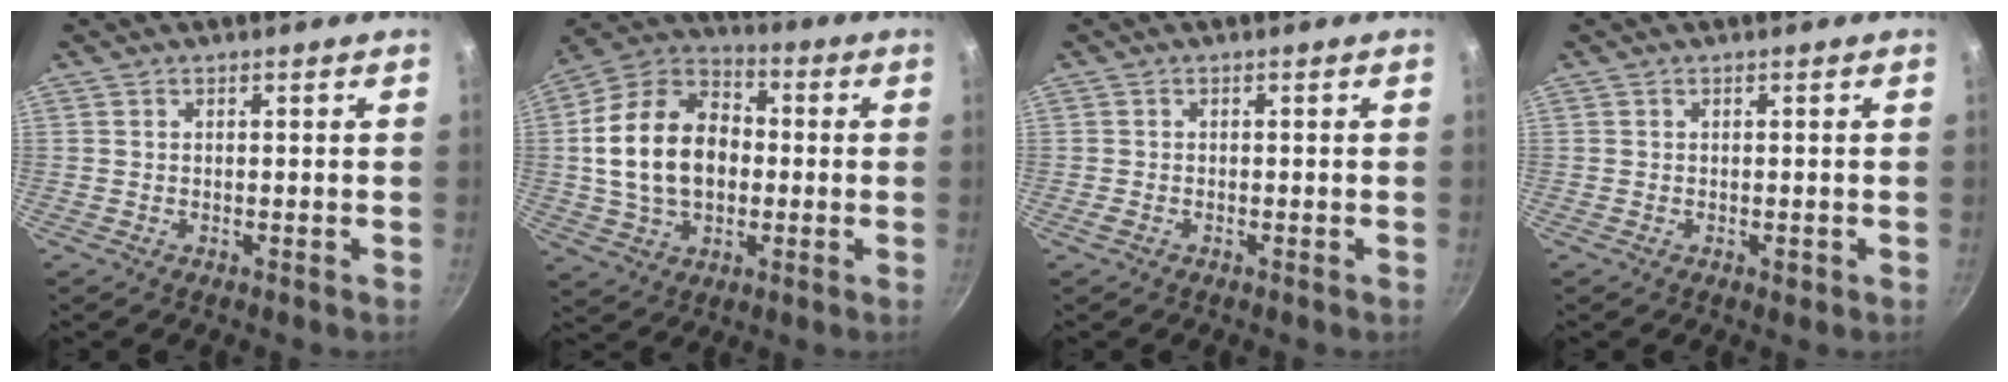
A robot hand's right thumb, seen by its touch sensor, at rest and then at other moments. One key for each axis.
{"total": 18.8, "fx": 0.1, "fy": 13.3, "fz": 13.3, "tx": -0.212, "ty": 0.032, "tz": -0.007}
{"total": 1.0, "fx": -0.6, "fy": 0.5, "fz": 0.6, "tx": -0.018, "ty": 0.003, "tz": -0.014}
{"total": 1.0, "fx": -0.4, "fy": 0.6, "fz": 0.7, "tx": -0.008, "ty": 0.001, "tz": -0.006}